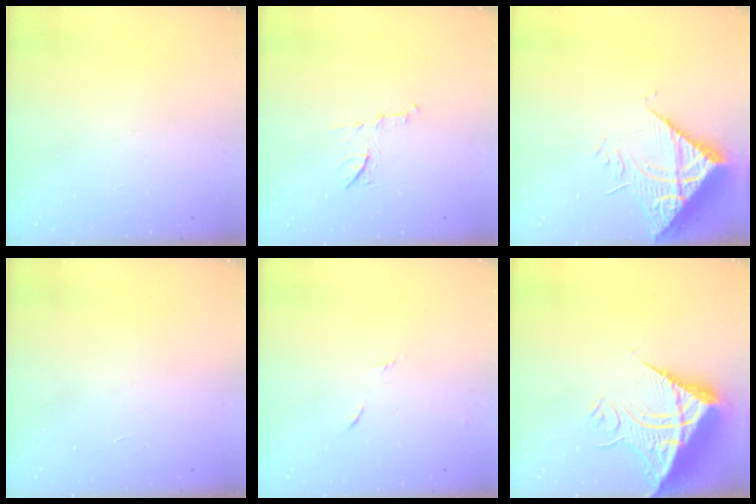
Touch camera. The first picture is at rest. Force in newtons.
{"total": 7.2, "press": 7.0, "slide": 1.5}
{"total": 9.3, "press": 9.2, "slide": 1.2}
{"total": 1.8, "press": 1.8, "slide": 0.1}
{"total": 5.9, "press": 5.9, "slide": 0.6}
{"total": 13.2, "press": 13.1, "slide": 1.2}